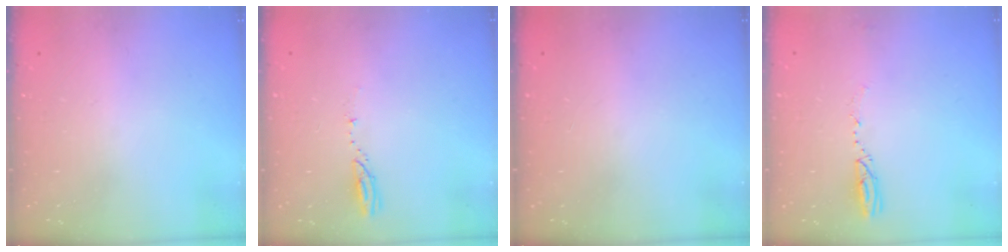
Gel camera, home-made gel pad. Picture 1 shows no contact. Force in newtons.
{"total": 3.1, "press": 3.0, "slide": 0.3}
{"total": 0.0}
{"total": 3.3, "press": 3.2, "slide": 0.5}